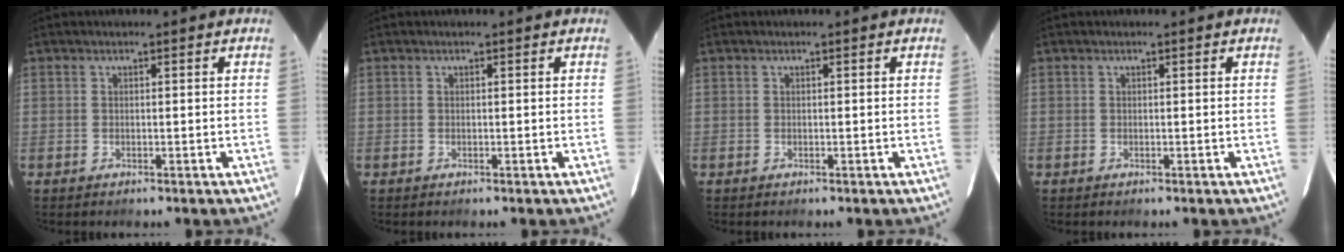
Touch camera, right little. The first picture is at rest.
{"total": 0.0}
{"total": 0.0}
{"total": 0.0}